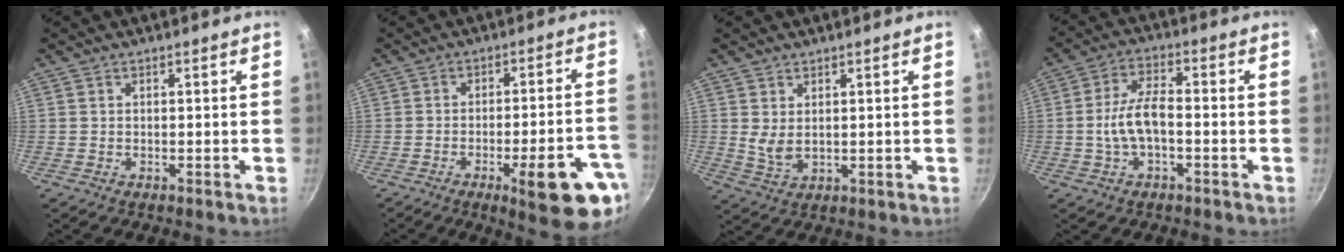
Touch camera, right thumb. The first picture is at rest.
{"total": 15.5, "force": [-6.6, 3.6, 13.6], "torque": [-0.150, 0.029, -0.084]}
{"total": 3.7, "force": [1.3, 1.9, 2.9], "torque": [-0.052, -0.018, 0.031]}
{"total": 7.9, "force": [-1.6, 3.6, 6.9], "torque": [-0.126, 0.030, -0.035]}